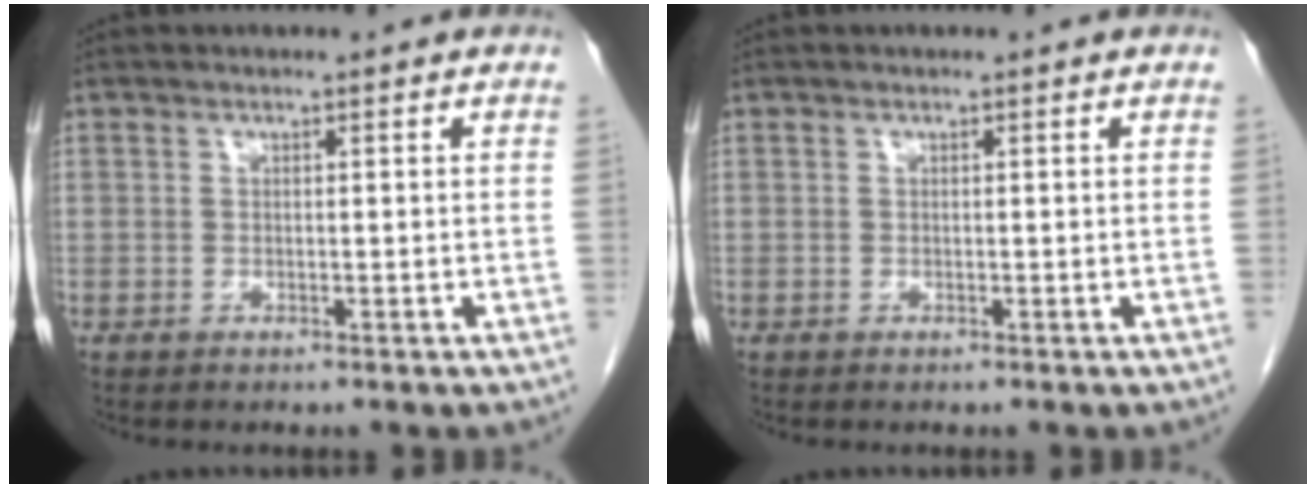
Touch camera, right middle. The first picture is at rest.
{"total": 0.0}